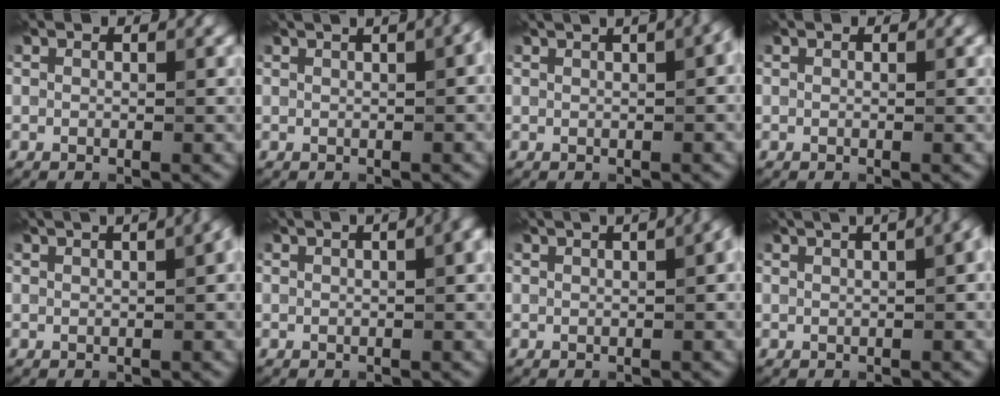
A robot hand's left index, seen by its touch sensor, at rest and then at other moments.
{"total": 4.1, "force": [1.9, 1.4, 3.4], "torque": [-0.036, 0.020, 0.026]}
{"total": 5.1, "force": [2.2, 1.9, 4.2], "torque": [-0.038, 0.023, 0.028]}
{"total": 0.0}
{"total": 4.5, "force": [2.1, 1.5, 3.8], "torque": [-0.037, 0.023, 0.027]}
{"total": 5.4, "force": [1.6, 2.2, 4.6], "torque": [-0.032, 0.023, 0.017]}
{"total": 4.6, "force": [1.9, 1.6, 3.8], "torque": [-0.036, 0.021, 0.026]}
{"total": 8.7, "force": [3.7, 3.7, 6.9], "torque": [-0.069, 0.052, 0.036]}